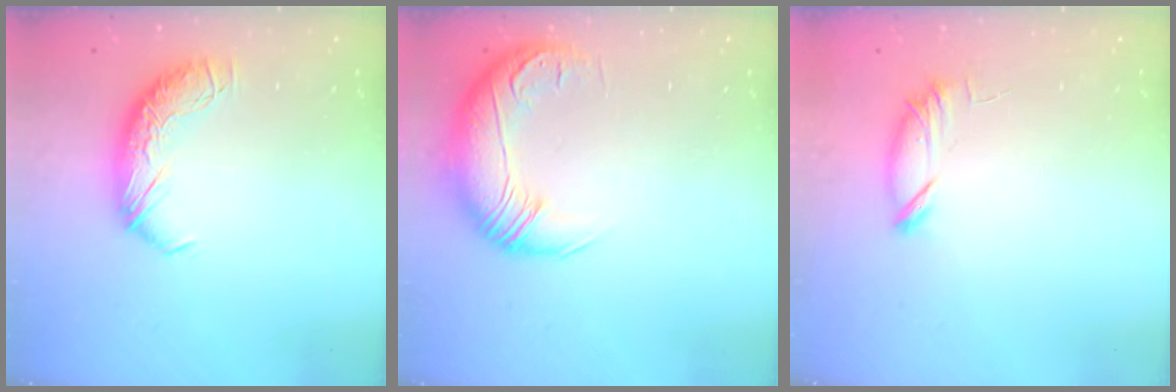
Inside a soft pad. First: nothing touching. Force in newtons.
{"total": 2.9, "press": 1.1, "slide": 2.6}
{"total": 7.0, "press": 7.0, "slide": 0.5}